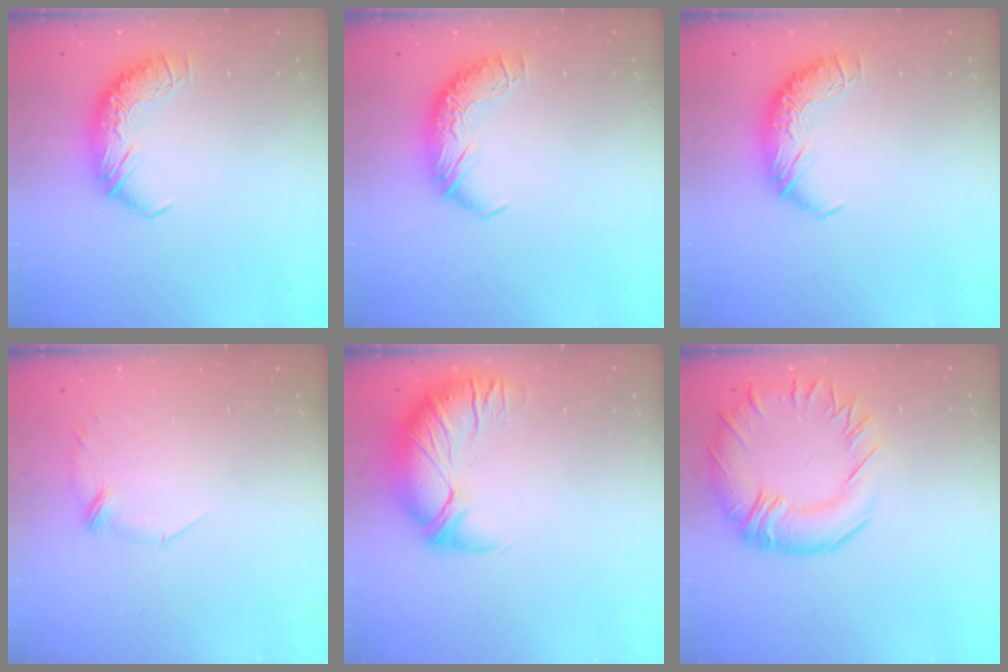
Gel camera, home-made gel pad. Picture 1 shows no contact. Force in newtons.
{"total": 0.0}
{"total": 0.0}
{"total": 6.1, "press": 6.0, "slide": 1.1}
{"total": 2.9, "press": 1.6, "slide": 2.3}
{"total": 6.4, "press": 6.1, "slide": 2.0}